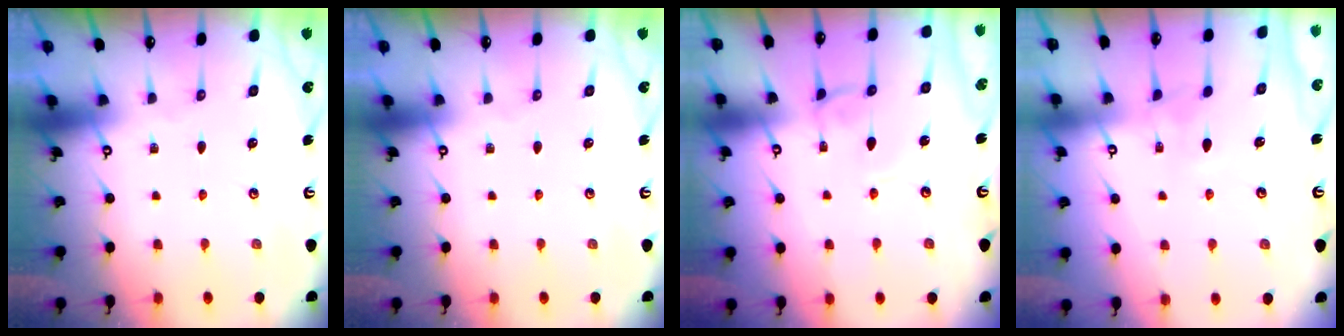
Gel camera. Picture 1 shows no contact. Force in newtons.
{"total": 0.0}
{"total": 0.0}
{"total": 3.3, "press": 3.3, "slide": 0.3}